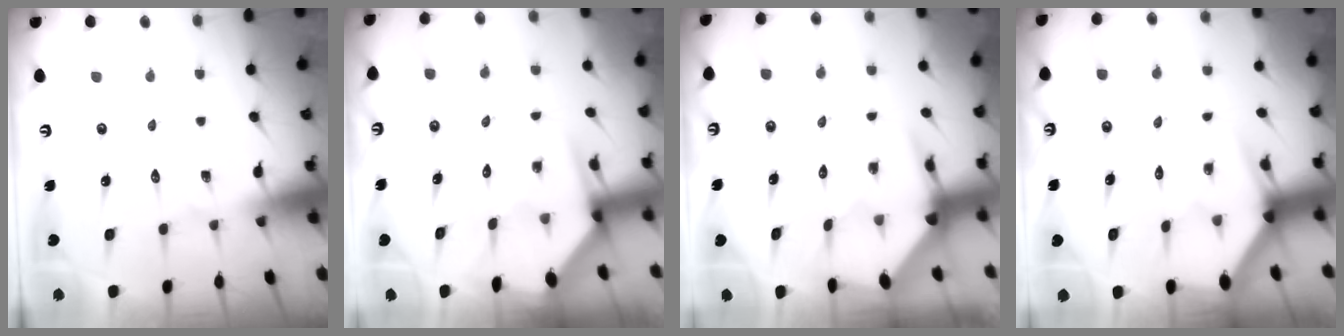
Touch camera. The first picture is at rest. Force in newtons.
{"total": 3.4, "press": 3.4, "slide": 0.5}
{"total": 3.7, "press": 3.6, "slide": 0.4}
{"total": 2.8, "press": 2.8, "slide": 0.0}